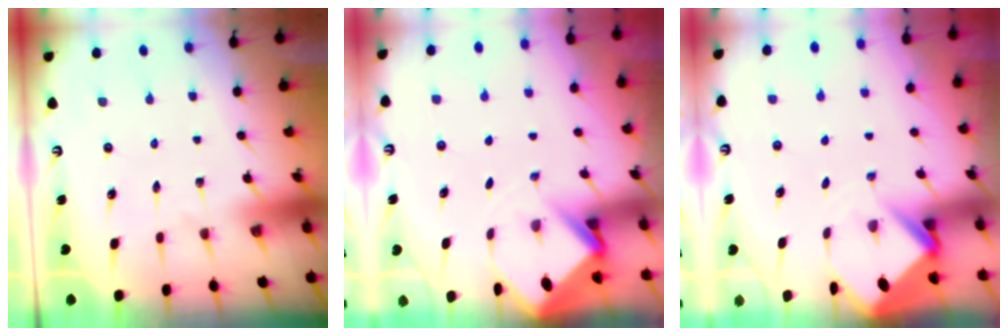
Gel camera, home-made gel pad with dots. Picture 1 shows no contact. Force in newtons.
{"total": 2.9, "press": 2.9, "slide": 0.2}
{"total": 3.8, "press": 3.8, "slide": 0.2}